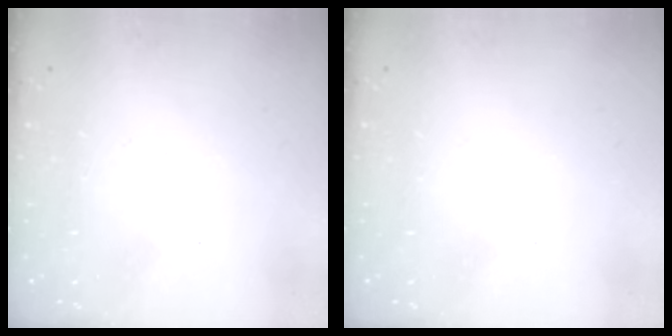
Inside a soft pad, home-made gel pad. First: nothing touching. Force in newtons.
{"total": 0.0}